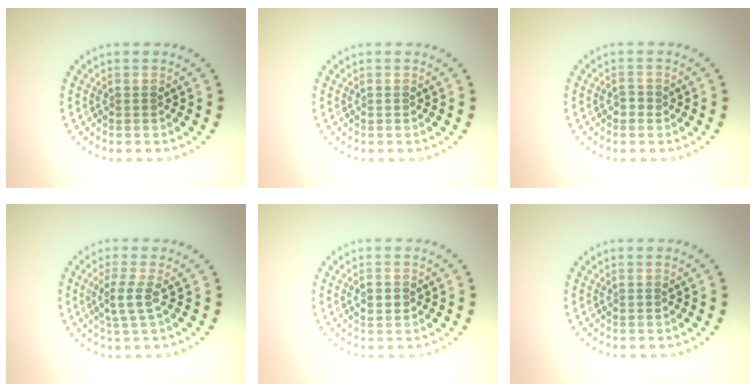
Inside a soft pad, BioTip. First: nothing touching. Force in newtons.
{"total": 0.0}
{"total": 0.9, "press": 0.9, "slide": 0.3}
{"total": 2.3, "press": 1.8, "slide": 1.4}
{"total": 0.9, "press": 0.9, "slide": 0.1}
{"total": 0.0}